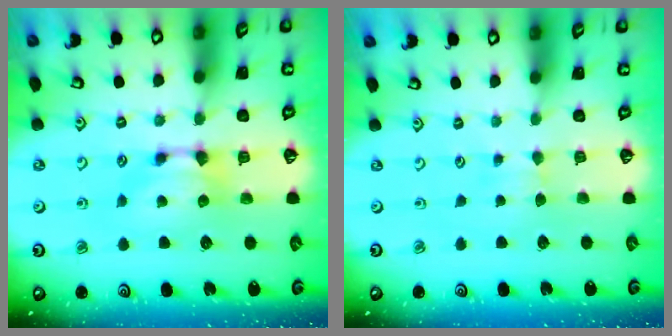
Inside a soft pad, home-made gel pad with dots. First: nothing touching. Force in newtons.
{"total": 3.1, "press": 3.1, "slide": 0.4}